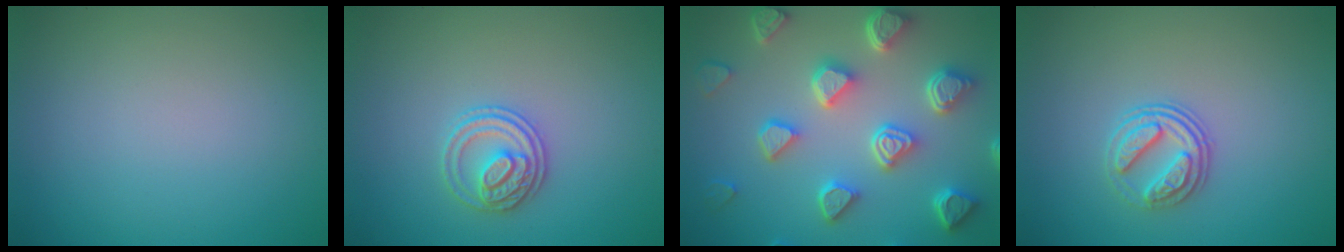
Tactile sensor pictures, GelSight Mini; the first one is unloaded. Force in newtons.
{"total": 2.7, "press": 2.7, "slide": 0.6}
{"total": 7.4, "press": 5.9, "slide": 4.4}
{"total": 2.9, "press": 2.6, "slide": 1.3}